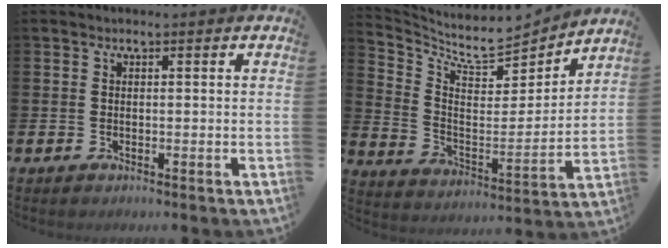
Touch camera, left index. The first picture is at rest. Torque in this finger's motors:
{"motor_torque": [0.32, -0.67, 0.09, 0.00]}